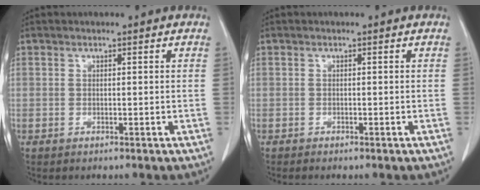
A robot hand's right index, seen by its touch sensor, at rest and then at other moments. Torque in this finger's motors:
{"motor_torque": [-0.06, -0.02, -0.13, -0.01]}